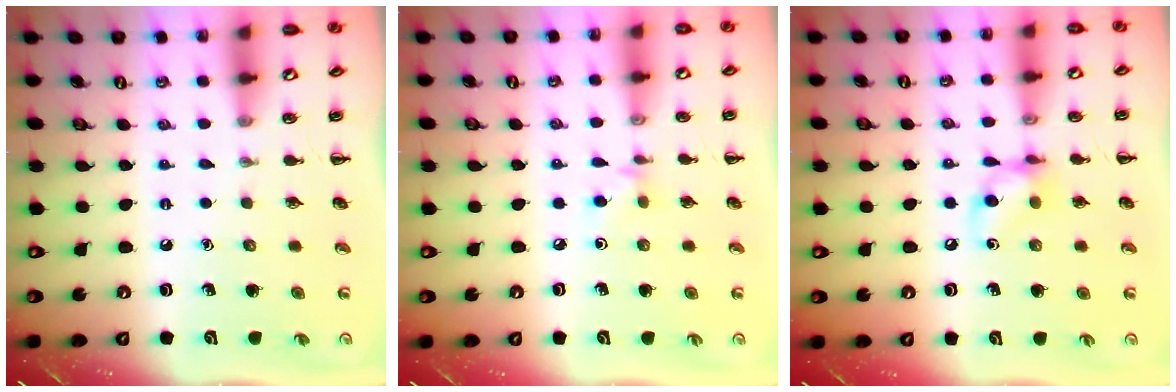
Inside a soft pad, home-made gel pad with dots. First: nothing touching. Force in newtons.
{"total": 4.4, "press": 4.2, "slide": 1.4}
{"total": 7.8, "press": 7.7, "slide": 0.9}